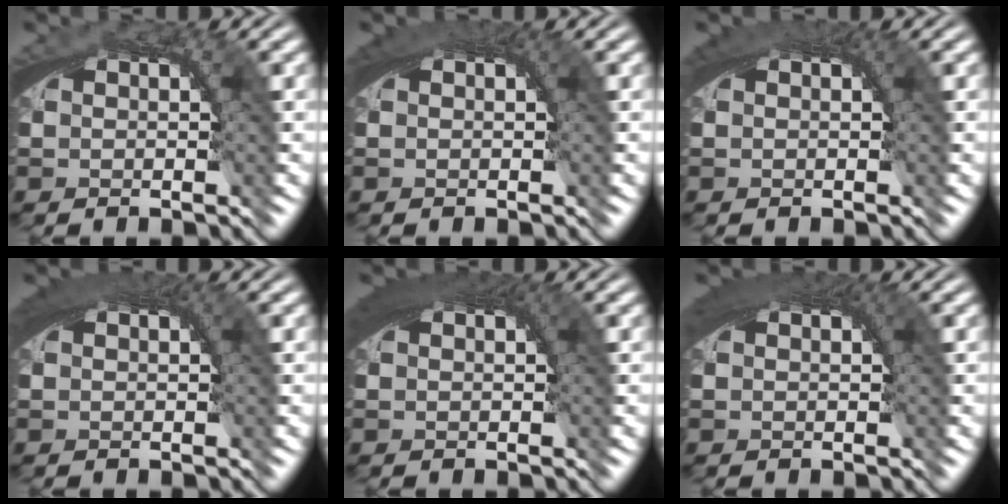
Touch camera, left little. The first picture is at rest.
{"total": 1.7, "force": [0.5, 1.1, 1.3], "torque": [-0.021, -0.003, 0.008]}
{"total": 1.6, "force": [0.5, 1.0, 1.1], "torque": [-0.018, -0.005, 0.008]}
{"total": 2.2, "force": [0.6, 1.3, 1.7], "torque": [-0.029, -0.005, 0.010]}
{"total": 3.3, "force": [0.9, 1.8, 2.7], "torque": [-0.044, -0.006, 0.015]}
{"total": 2.5, "force": [0.7, 1.3, 1.9], "torque": [-0.032, -0.007, 0.013]}